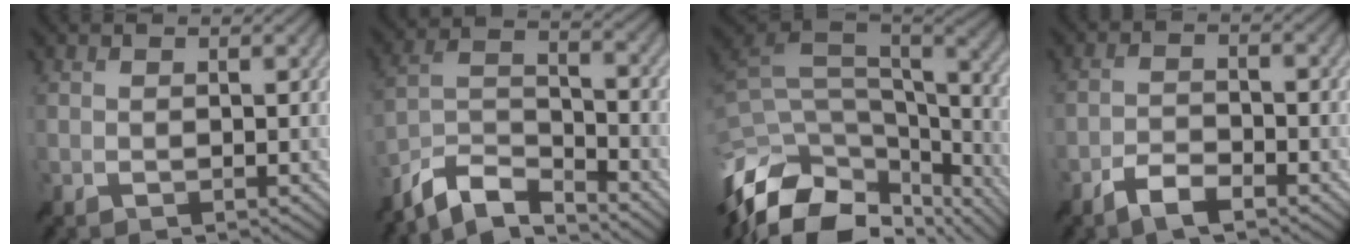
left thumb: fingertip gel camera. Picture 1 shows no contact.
{"total": 8.8, "force": [-7.7, 2.2, 3.6], "torque": [-0.073, 0.001, -0.163]}
{"total": 15.7, "force": [-7.8, 8.2, 10.9], "torque": [-0.278, -0.018, -0.116]}
{"total": 4.0, "force": [-2.9, 1.2, 2.4], "torque": [-0.052, 0.000, -0.063]}